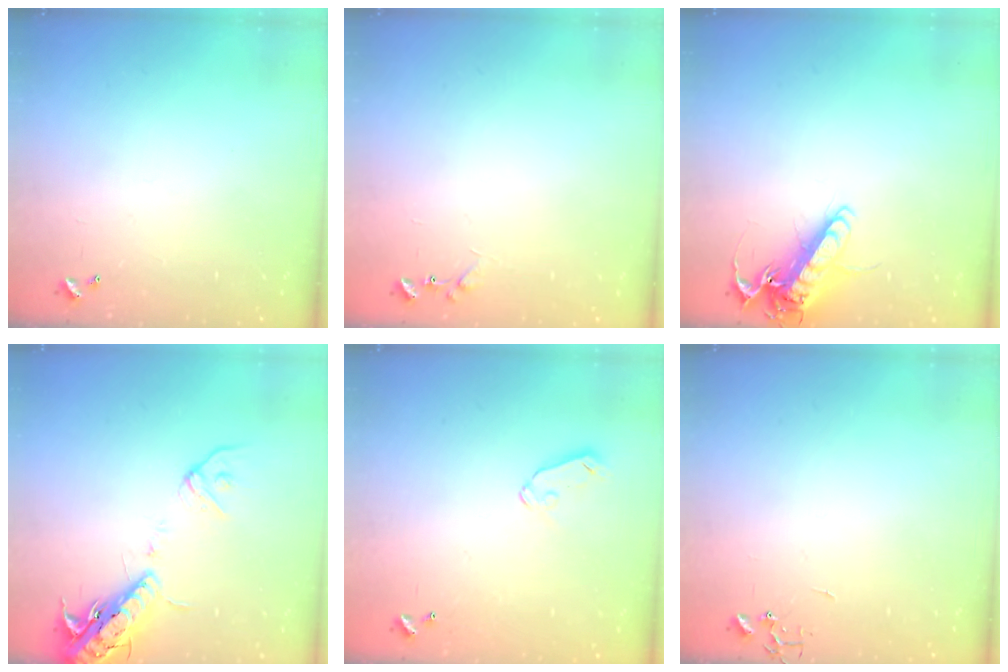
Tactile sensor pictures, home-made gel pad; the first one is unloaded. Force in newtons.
{"total": 7.1, "press": 7.0, "slide": 0.5}
{"total": 14.8, "press": 14.6, "slide": 2.4}
{"total": 16.3, "press": 16.0, "slide": 3.3}
{"total": 5.8, "press": 5.8, "slide": 0.5}
{"total": 0.0}